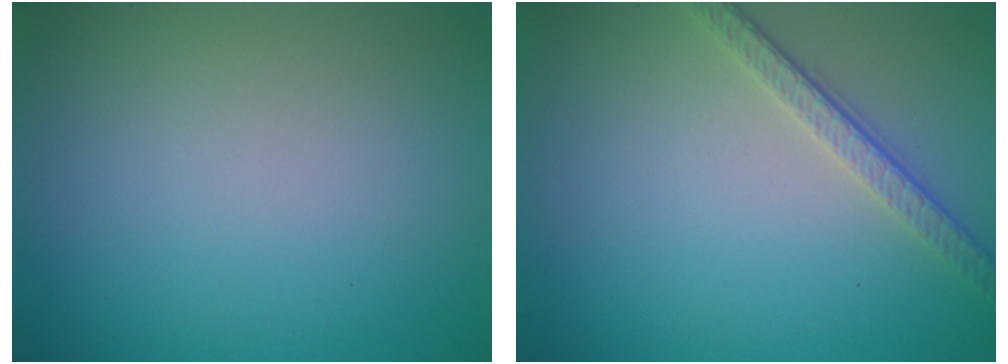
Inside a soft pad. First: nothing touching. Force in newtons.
{"total": 2.6, "press": 2.0, "slide": 1.7}